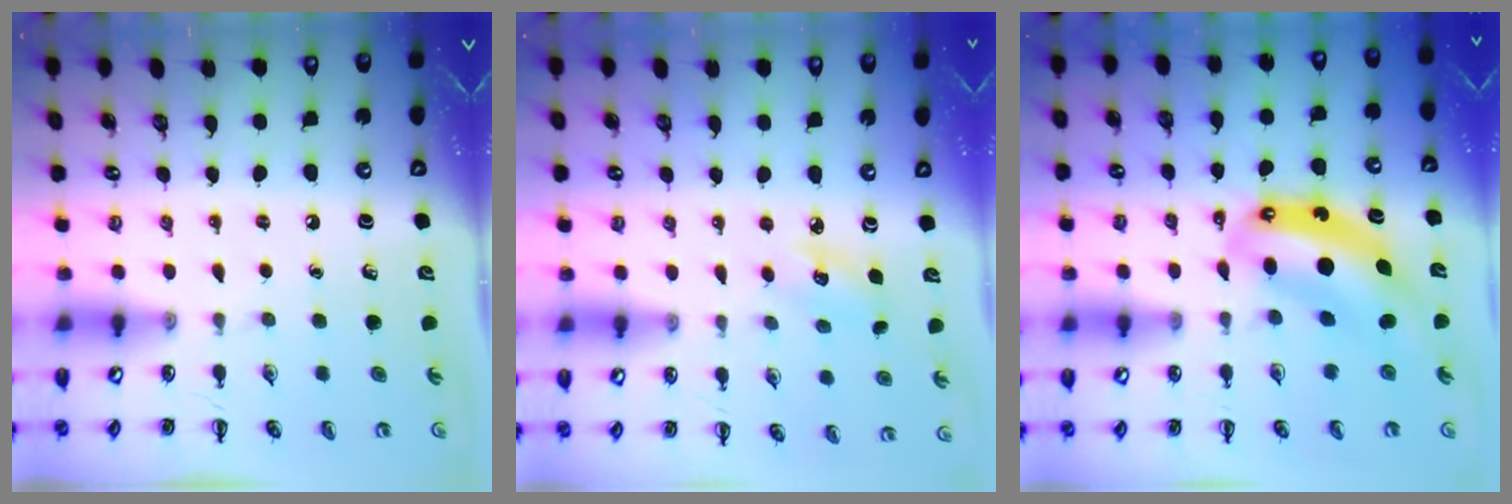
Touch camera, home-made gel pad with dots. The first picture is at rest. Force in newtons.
{"total": 3.9, "press": 3.8, "slide": 1.0}
{"total": 9.1, "press": 8.8, "slide": 2.2}